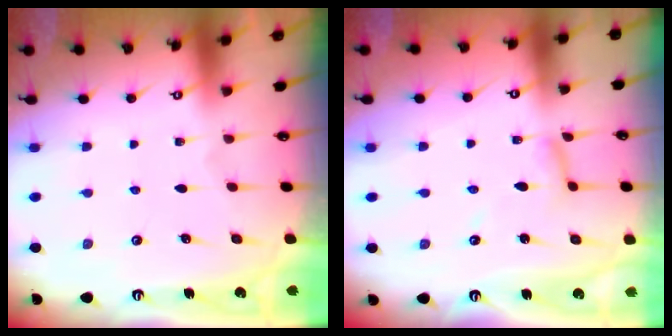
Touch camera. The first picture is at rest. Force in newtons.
{"total": 5.2, "press": 5.2, "slide": 0.5}